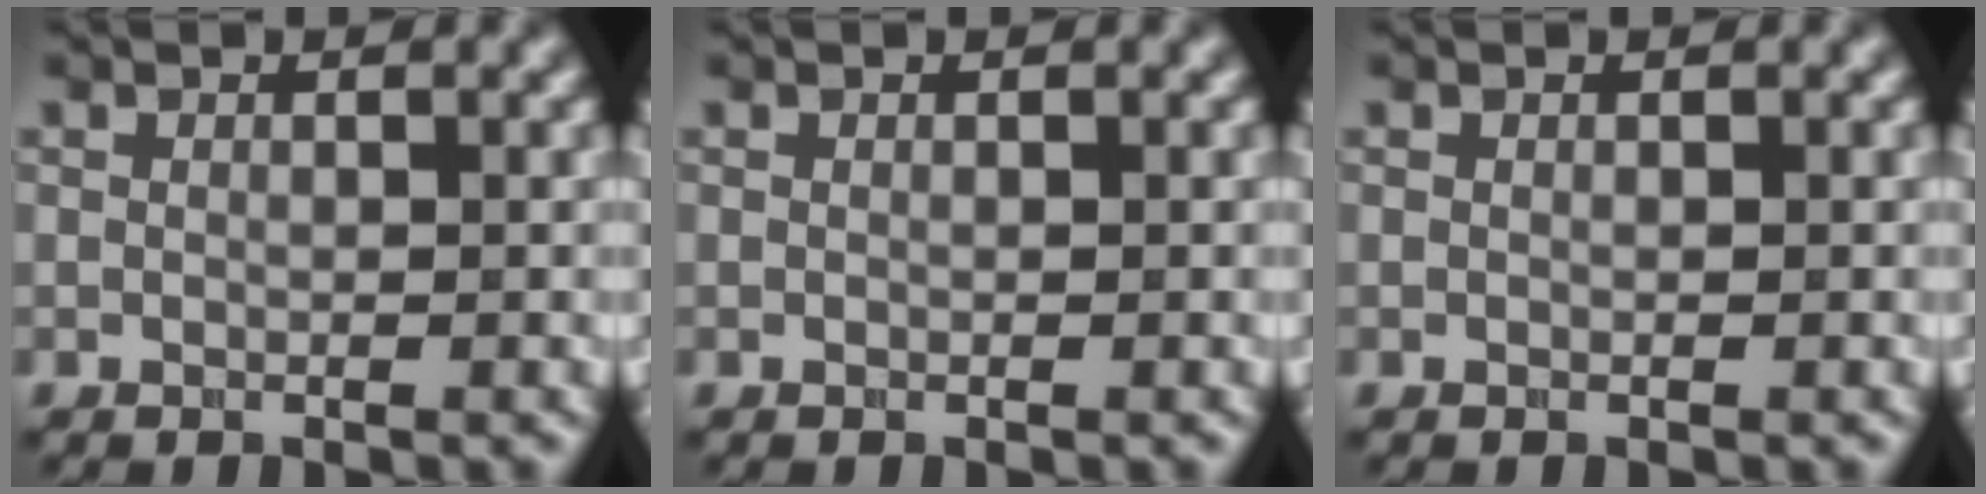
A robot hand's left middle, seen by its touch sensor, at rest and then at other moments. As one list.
[{"total": 0.0}, {"total": 0.0}]